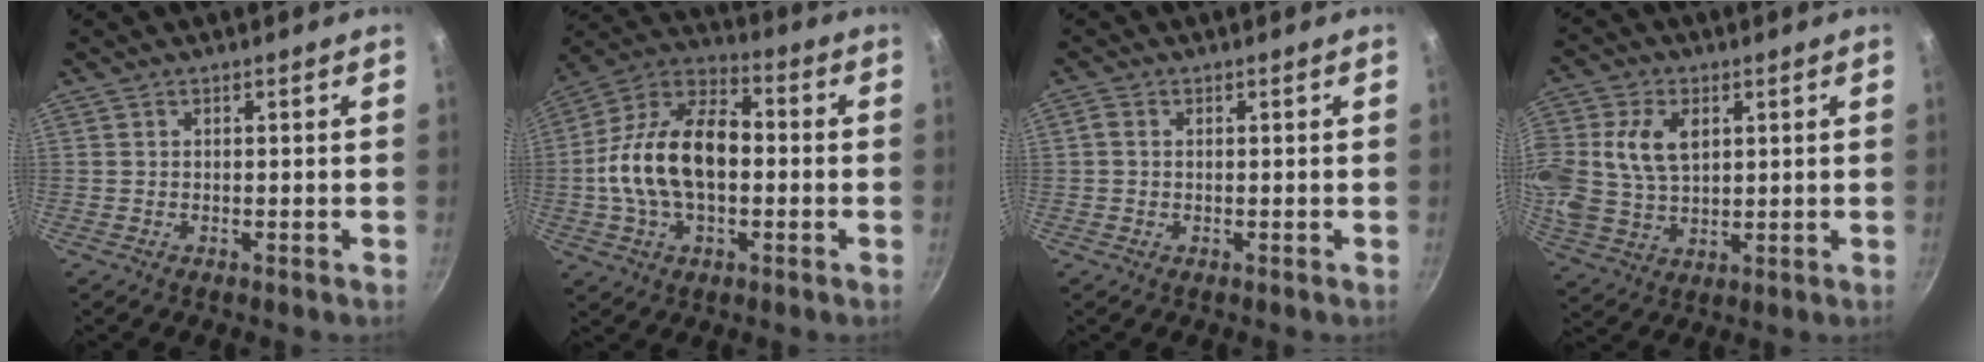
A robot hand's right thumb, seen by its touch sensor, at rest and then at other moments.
{"total": 18.6, "force": [-1.1, 11.2, 14.8], "torque": [-0.247, 0.040, -0.038]}
{"total": 0.7, "force": [0.2, 0.6, 0.4], "torque": [-0.006, 0.002, 0.003]}
{"total": 14.8, "force": [3.4, 10.4, 9.9], "torque": [-0.207, 0.006, 0.068]}